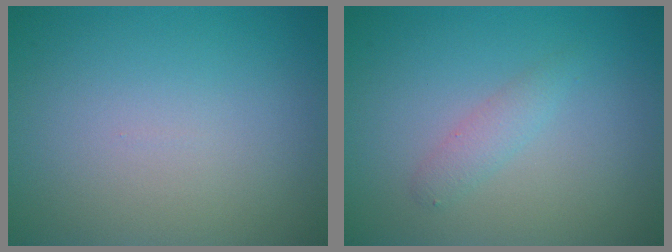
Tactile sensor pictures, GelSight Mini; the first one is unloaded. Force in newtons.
{"total": 1.4, "press": 1.4, "slide": 0.0}